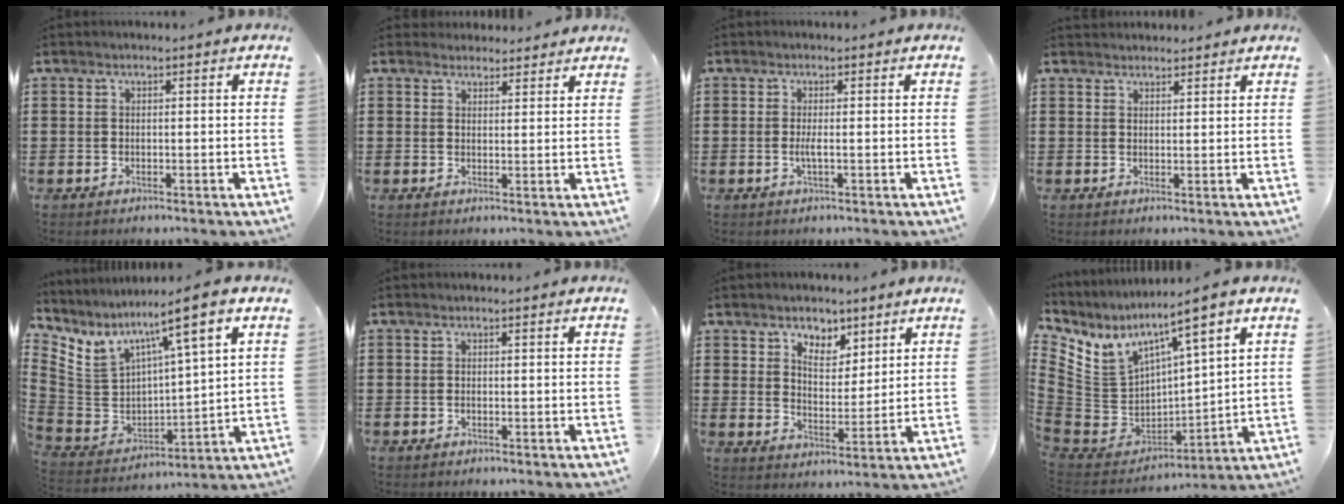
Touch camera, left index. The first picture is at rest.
{"total": 2.7, "force": [2.5, 0.9, -0.1], "torque": [-0.006, -0.001, 0.049]}
{"total": 1.6, "force": [-0.3, 0.1, 1.6], "torque": [-0.038, -0.005, -0.007]}
{"total": 1.8, "force": [1.8, 0.4, -0.1], "torque": [-0.002, 0.001, 0.035]}
{"total": 6.7, "force": [4.0, 2.5, 4.8], "torque": [-0.115, -0.028, 0.060]}
{"total": 0.0}
{"total": 5.0, "force": [3.7, 3.2, 1.1], "torque": [-0.028, -0.005, 0.064]}
{"total": 6.4, "force": [4.4, 3.1, 3.6], "torque": [-0.095, -0.034, 0.074]}